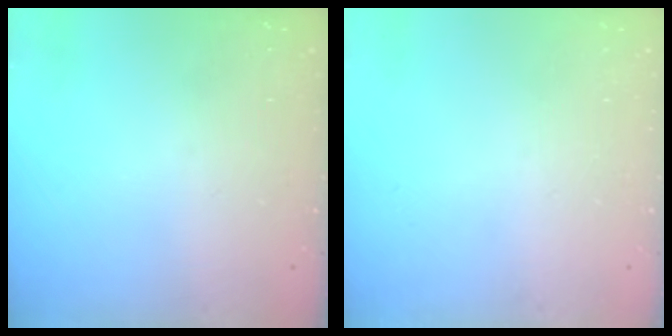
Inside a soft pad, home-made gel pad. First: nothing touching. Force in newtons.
{"total": 0.0}